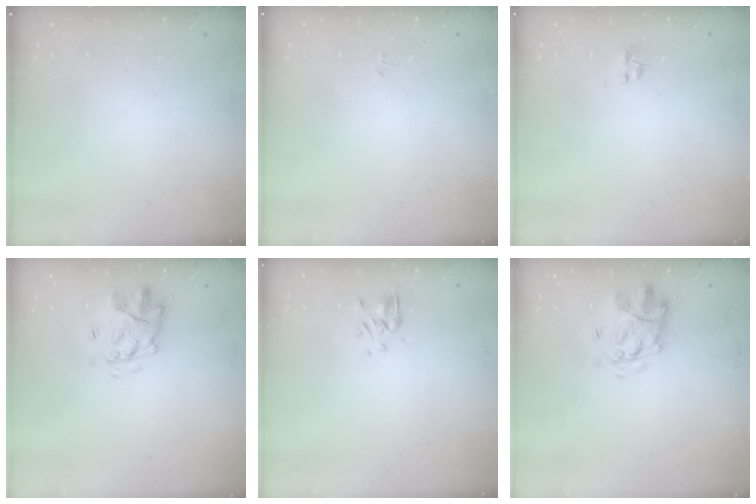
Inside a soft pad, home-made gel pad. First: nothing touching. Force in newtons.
{"total": 0.0}
{"total": 0.0}
{"total": 3.7, "press": 3.4, "slide": 1.6}
{"total": 2.5, "press": 2.3, "slide": 1.0}
{"total": 3.5, "press": 3.3, "slide": 1.1}